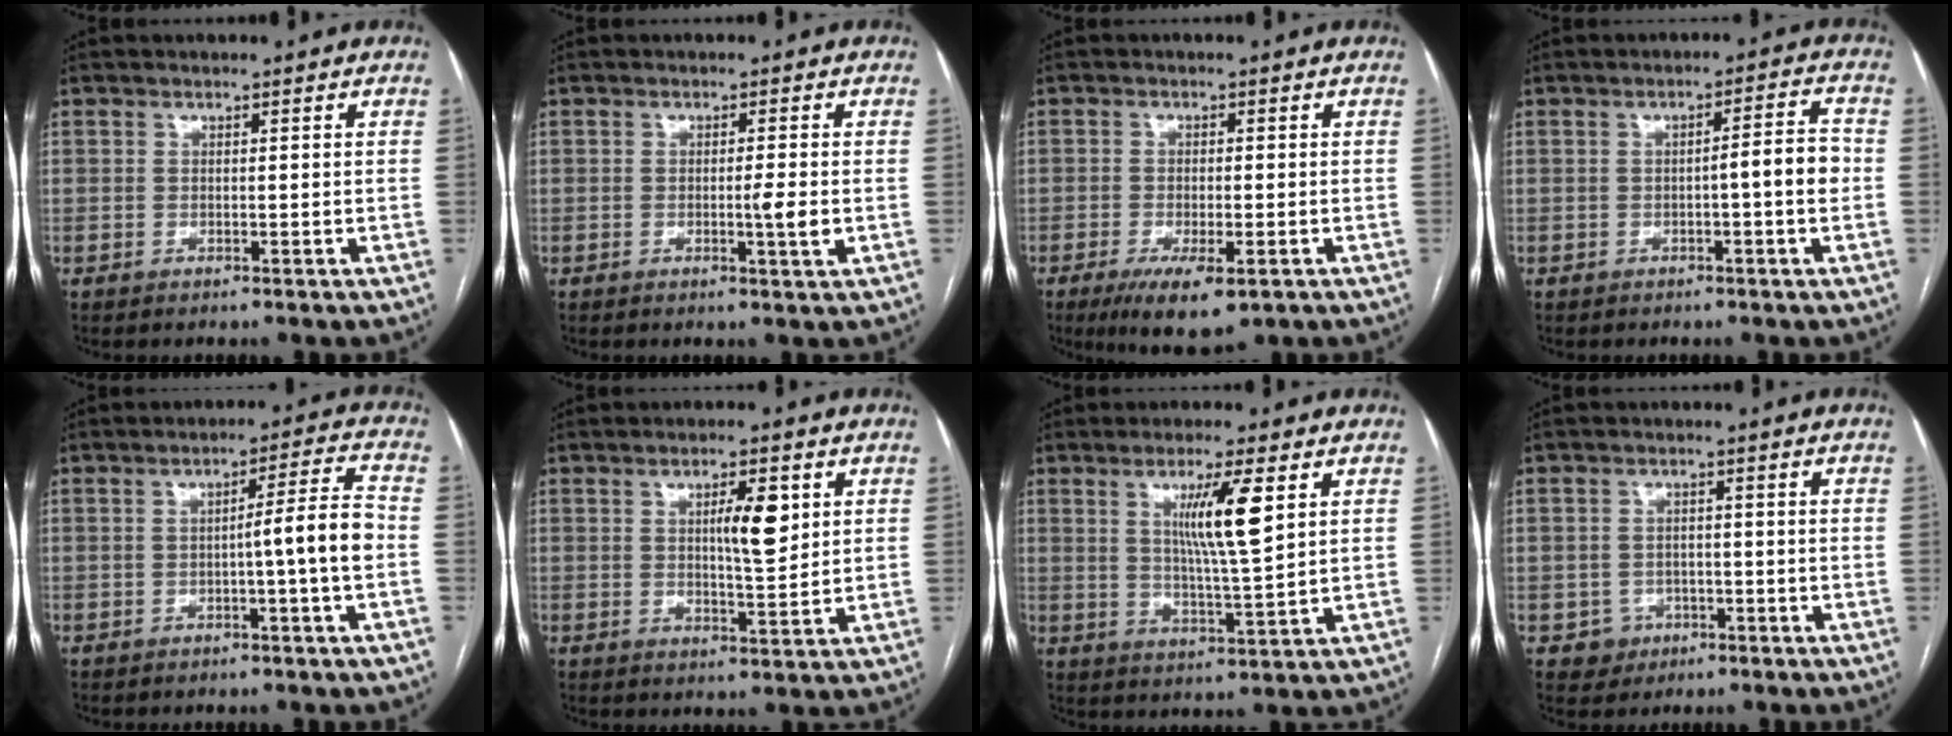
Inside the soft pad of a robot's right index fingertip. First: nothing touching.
{"total": 3.0, "force": [-0.5, -0.2, 2.9], "torque": [-0.047, -0.005, -0.008]}
{"total": 7.4, "force": [-3.9, 2.4, 5.8], "torque": [-0.095, -0.014, -0.056]}
{"total": 5.0, "force": [-0.8, 0.2, 4.9], "torque": [-0.066, 0.013, -0.012]}
{"total": 6.4, "force": [-1.4, -0.9, 6.2], "torque": [-0.088, 0.013, -0.020]}
{"total": 5.9, "force": [1.8, 1.3, 5.5], "torque": [-0.091, -0.001, 0.030]}
{"total": 8.3, "force": [3.0, -0.1, 7.8], "torque": [-0.139, -0.010, 0.054]}
{"total": 3.6, "force": [-1.3, 3.3, 0.0], "torque": [0.010, 0.014, -0.014]}